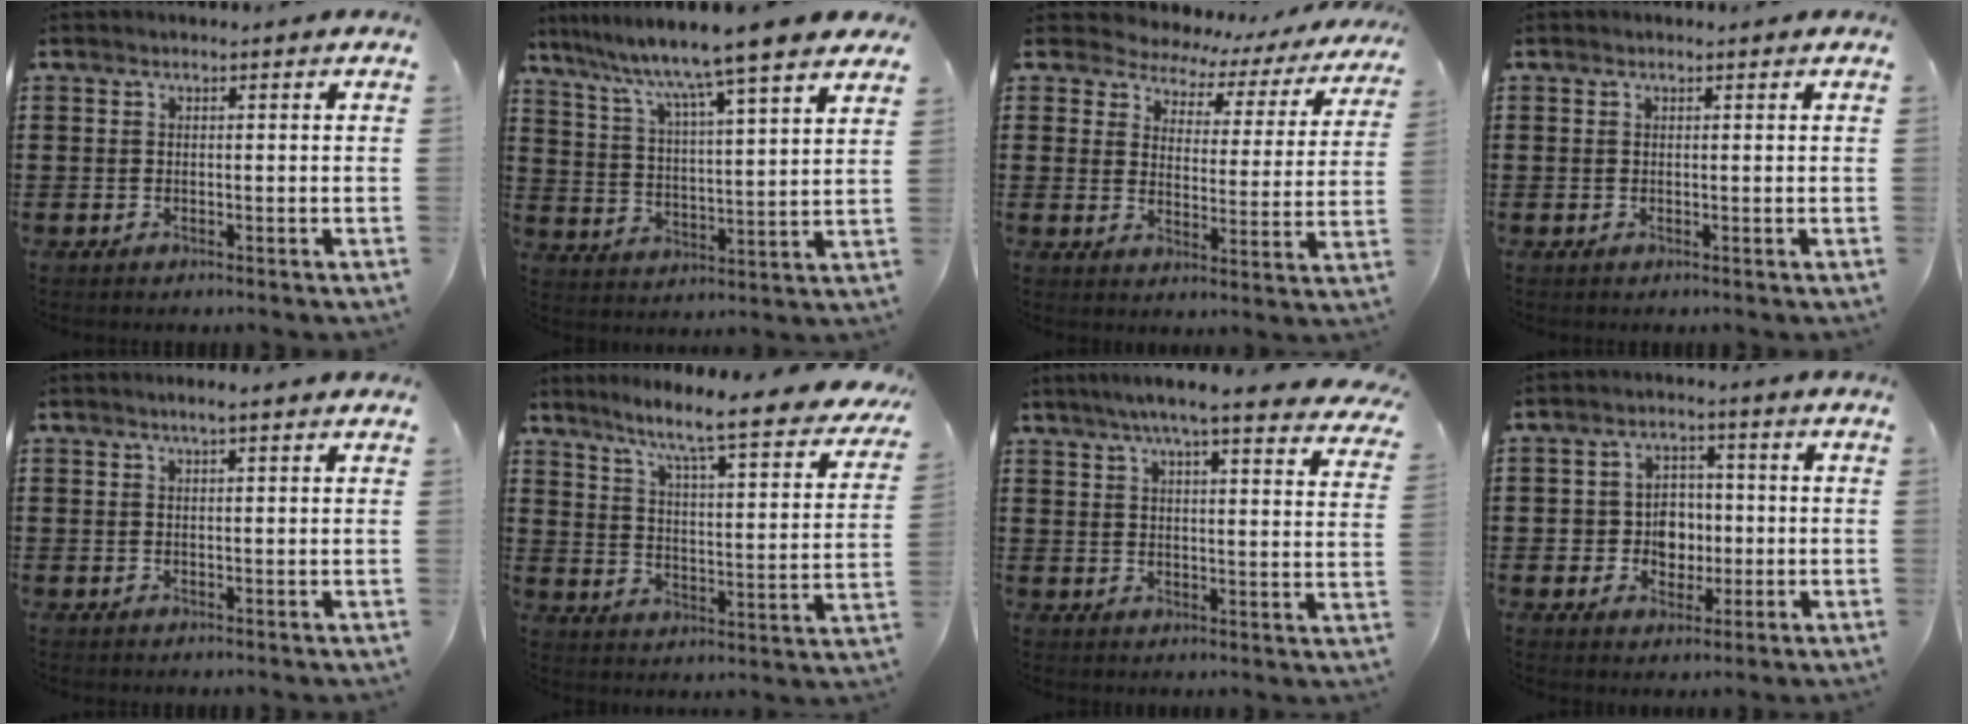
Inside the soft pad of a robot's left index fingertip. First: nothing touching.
{"total": 7.7, "force": [6.4, -1.6, 3.9], "torque": [-0.103, -0.055, 0.096]}
{"total": 3.5, "force": [3.1, 1.5, 0.3], "torque": [-0.032, -0.025, 0.046]}
{"total": 0.0}
{"total": 1.6, "force": [1.0, -0.2, 1.2], "torque": [-0.023, 0.000, 0.018]}
{"total": 6.9, "force": [5.6, -1.0, 3.9], "torque": [-0.093, -0.057, 0.078]}
{"total": 6.4, "force": [5.3, -0.4, 3.6], "torque": [-0.087, -0.022, 0.090]}
{"total": 5.0, "force": [-0.5, 4.5, 2.2], "torque": [-0.048, 0.009, -0.012]}